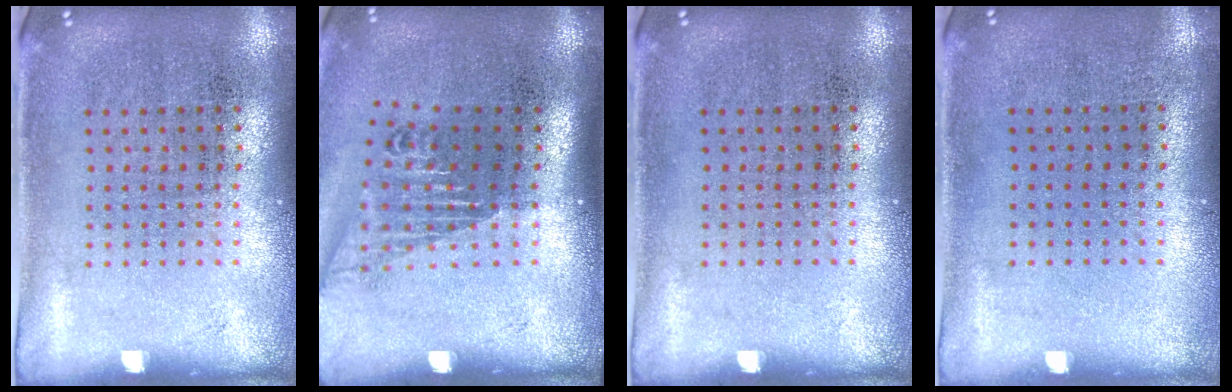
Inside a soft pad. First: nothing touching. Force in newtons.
{"total": 1.7, "press": 1.3, "slide": 1.2}
{"total": 0.0}
{"total": 0.0}